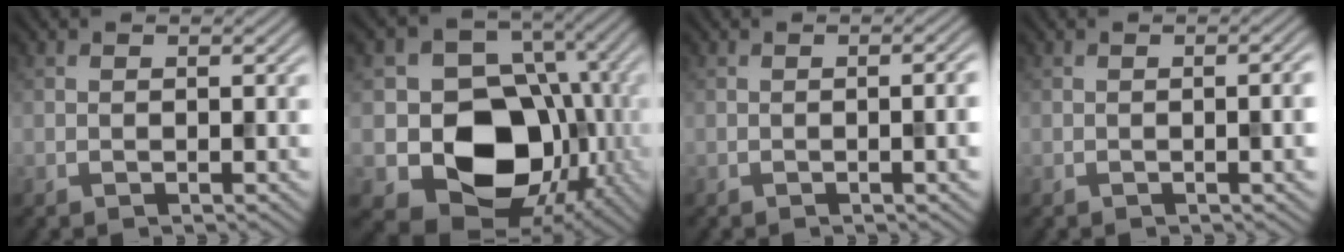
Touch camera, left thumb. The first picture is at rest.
{"total": 15.3, "force": [-3.1, 12.0, 8.9], "torque": [-0.144, -0.029, -0.061]}
{"total": 4.6, "force": [-0.5, 1.4, 4.3], "torque": [-0.054, -0.003, -0.004]}
{"total": 3.8, "force": [-0.3, 1.0, 3.6], "torque": [-0.046, 0.002, -0.004]}